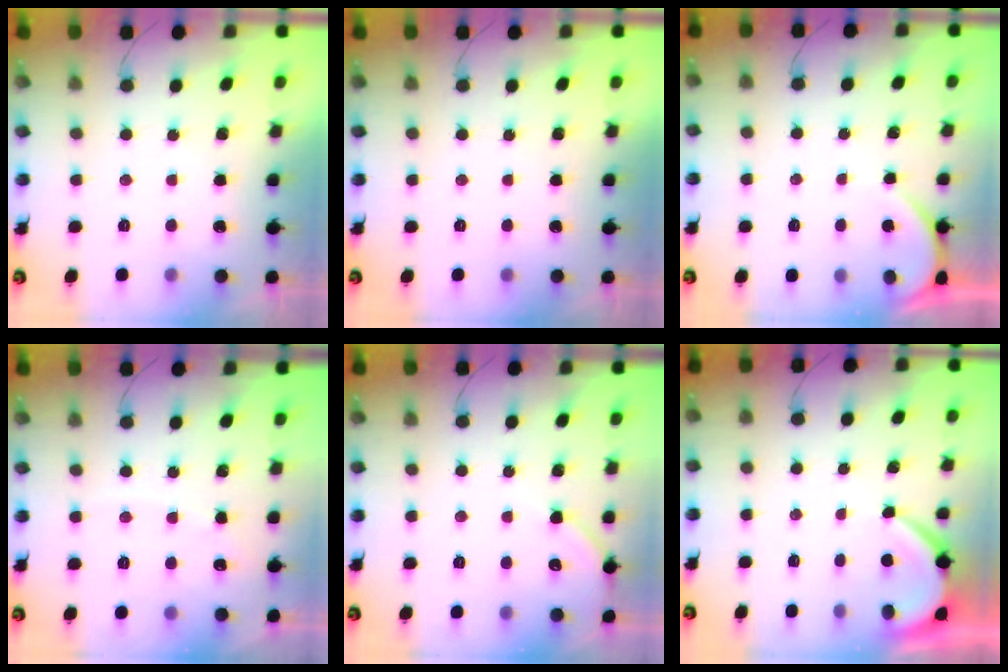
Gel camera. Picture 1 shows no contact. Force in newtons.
{"total": 0.0}
{"total": 2.8, "press": 2.8, "slide": 0.3}
{"total": 2.4, "press": 2.4, "slide": 0.4}
{"total": 5.8, "press": 5.7, "slide": 0.8}
{"total": 4.1, "press": 4.0, "slide": 0.5}